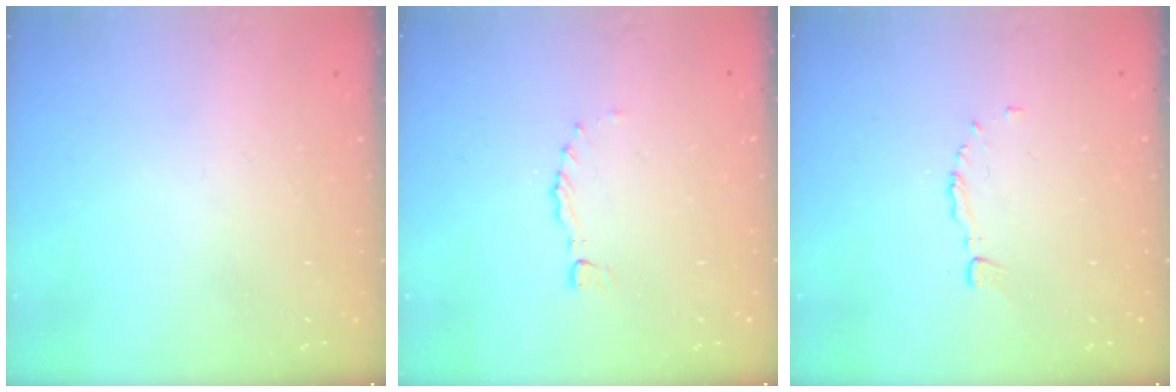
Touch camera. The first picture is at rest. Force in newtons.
{"total": 0.0}
{"total": 4.1, "press": 4.1, "slide": 0.3}